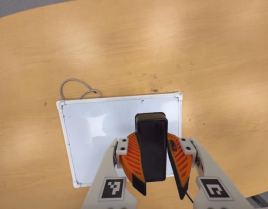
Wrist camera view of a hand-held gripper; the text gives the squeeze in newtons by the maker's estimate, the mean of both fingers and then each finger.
{"total": 11.6, "left": 11.2, "right": 12.0}